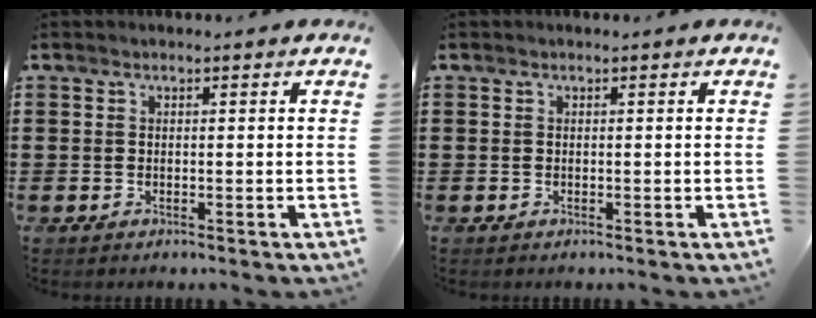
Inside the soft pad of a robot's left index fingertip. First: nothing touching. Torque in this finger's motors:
{"motor_torque": [0.00, 0.00, 0.00, 0.00]}